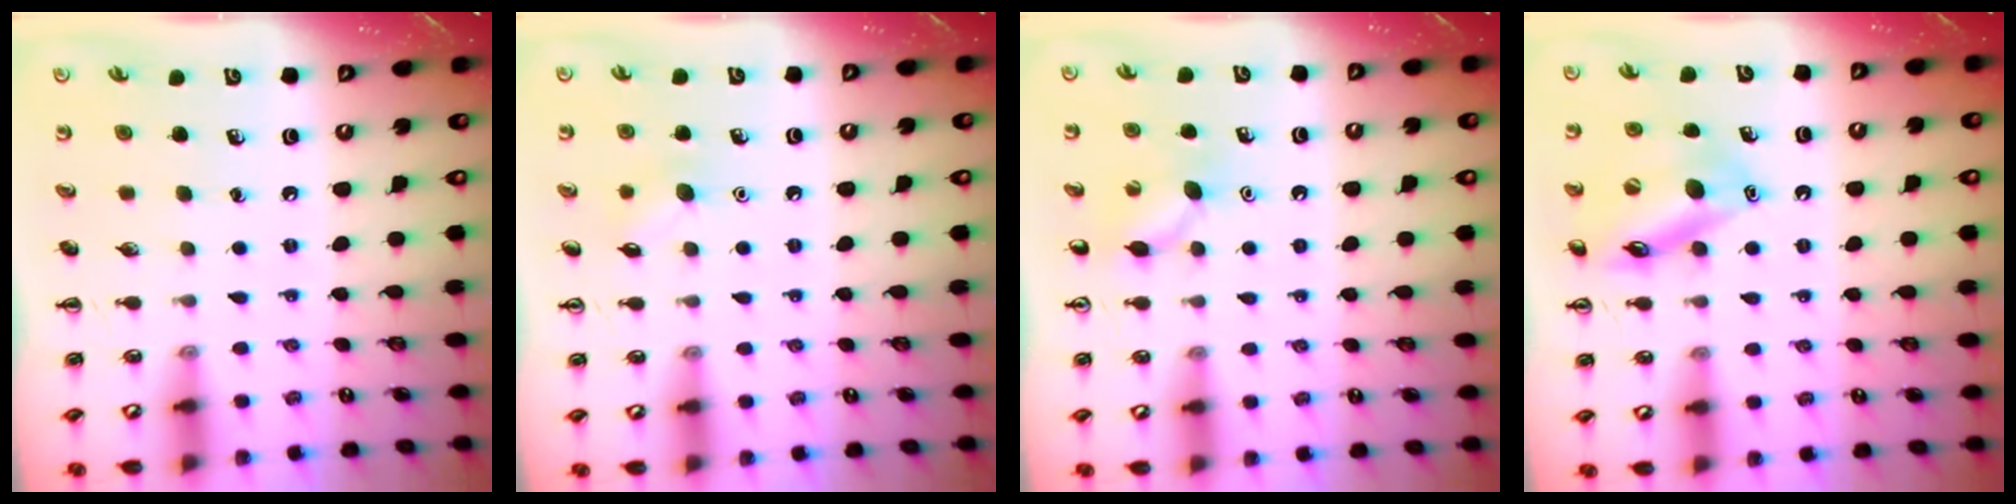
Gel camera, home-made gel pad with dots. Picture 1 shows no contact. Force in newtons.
{"total": 6.7, "press": 6.5, "slide": 1.7}
{"total": 7.5, "press": 7.3, "slide": 2.0}
{"total": 14.6, "press": 14.4, "slide": 2.0}